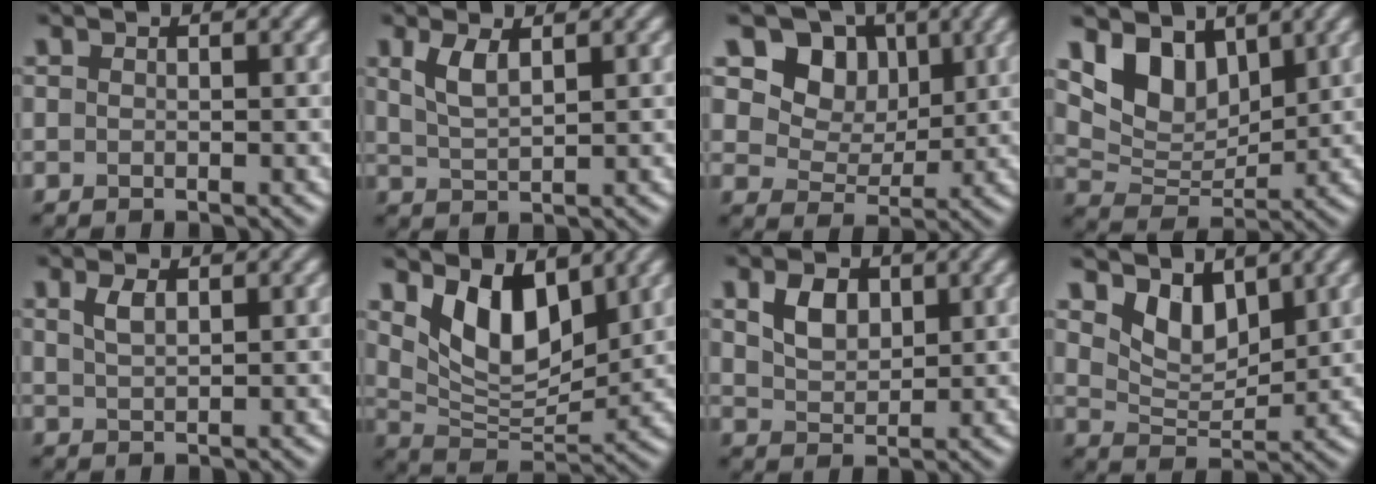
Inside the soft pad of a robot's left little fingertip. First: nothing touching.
{"total": 2.6, "force": [1.3, 1.0, 2.0], "torque": [-0.048, -0.001, 0.030]}
{"total": 8.0, "force": [3.7, 6.2, 3.5], "torque": [-0.080, -0.011, 0.074]}
{"total": 5.5, "force": [3.5, 3.2, 2.8], "torque": [-0.059, -0.014, 0.061]}
{"total": 1.7, "force": [0.9, 0.7, 1.2], "torque": [-0.028, 0.002, 0.021]}
{"total": 6.6, "force": [3.1, 3.4, 4.7], "torque": [-0.089, -0.019, 0.057]}
{"total": 3.2, "force": [1.4, 2.1, 2.0], "torque": [-0.043, 0.002, 0.027]}
{"total": 3.7, "force": [2.5, 1.9, 1.9], "torque": [-0.046, -0.014, 0.043]}